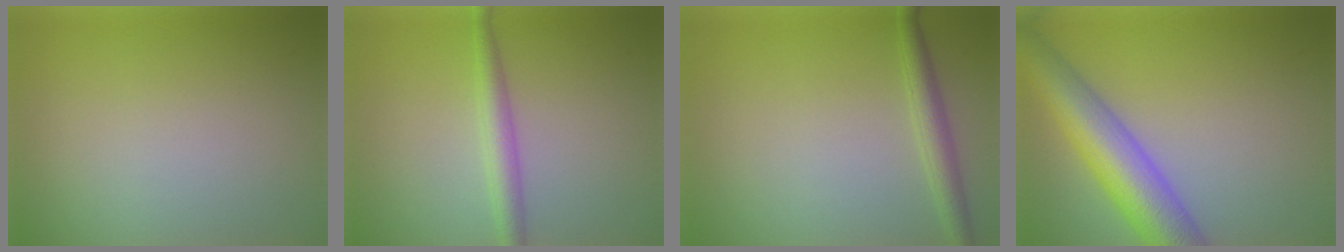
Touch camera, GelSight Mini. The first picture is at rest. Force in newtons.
{"total": 2.5, "press": 2.5, "slide": 0.0}
{"total": 2.3, "press": 2.3, "slide": 0.1}
{"total": 8.5, "press": 8.4, "slide": 0.2}